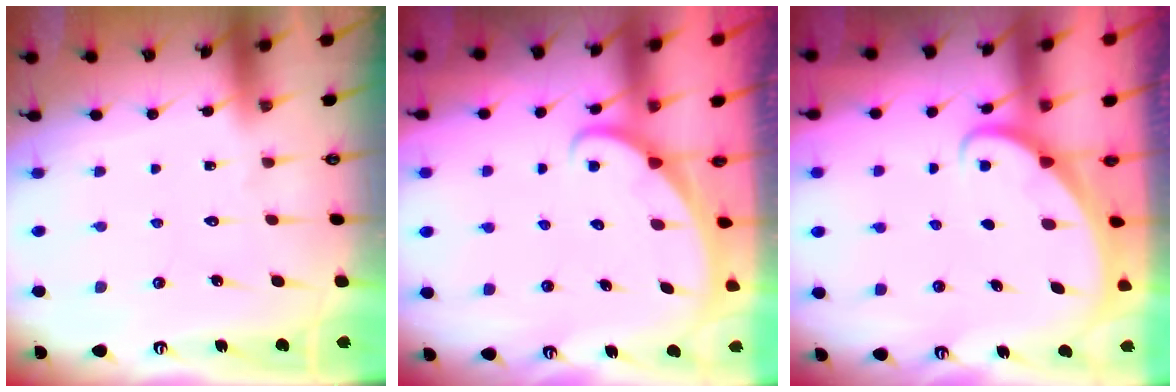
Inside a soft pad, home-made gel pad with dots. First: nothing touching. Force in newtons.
{"total": 2.0, "press": 2.0, "slide": 0.0}
{"total": 1.9, "press": 1.9, "slide": 0.1}